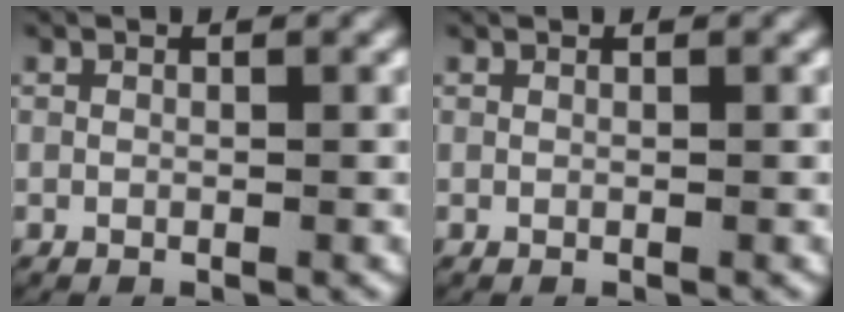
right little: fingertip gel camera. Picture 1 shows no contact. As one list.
[{"total": 0.0}]